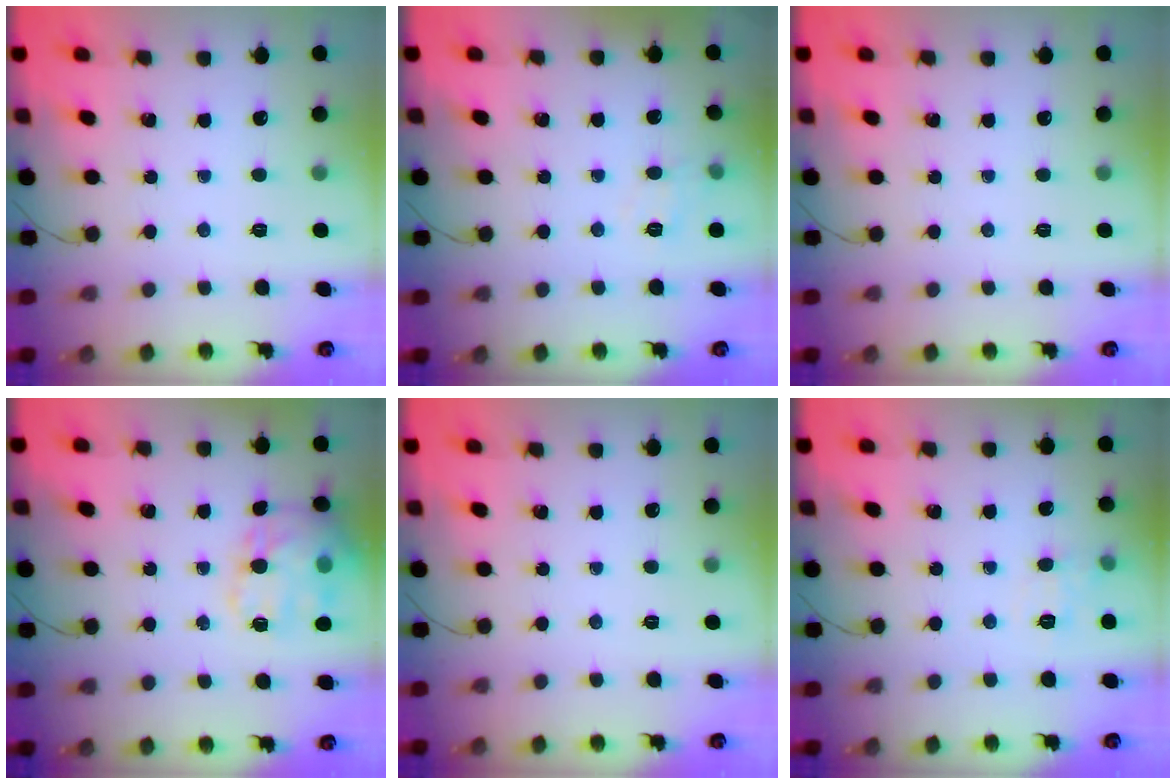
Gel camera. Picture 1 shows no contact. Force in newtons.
{"total": 4.7, "press": 4.4, "slide": 1.6}
{"total": 0.0}
{"total": 17.4, "press": 17.3, "slide": 1.6}
{"total": 0.0}
{"total": 6.4, "press": 6.2, "slide": 1.9}